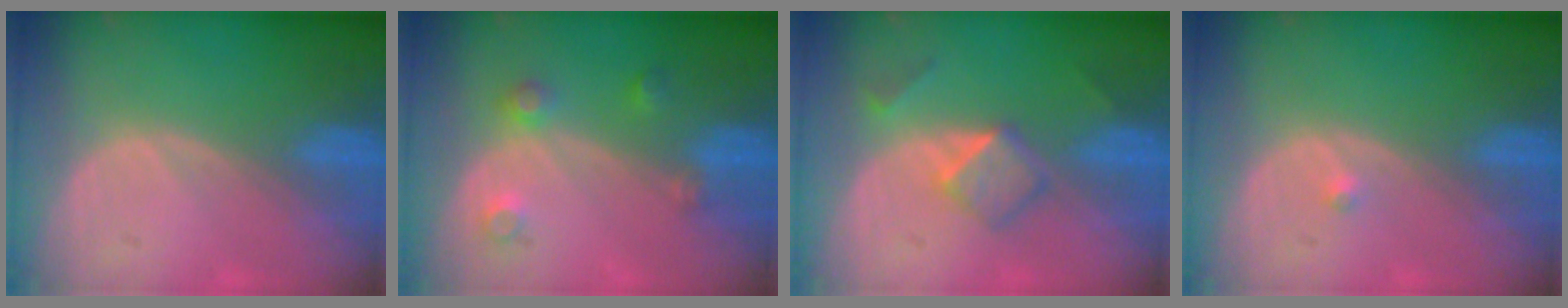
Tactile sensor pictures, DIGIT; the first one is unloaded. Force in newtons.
{"total": 3.5, "press": 3.1, "slide": 1.6}
{"total": 5.2, "press": 4.6, "slide": 2.6}
{"total": 0.7, "press": 0.5, "slide": 0.4}